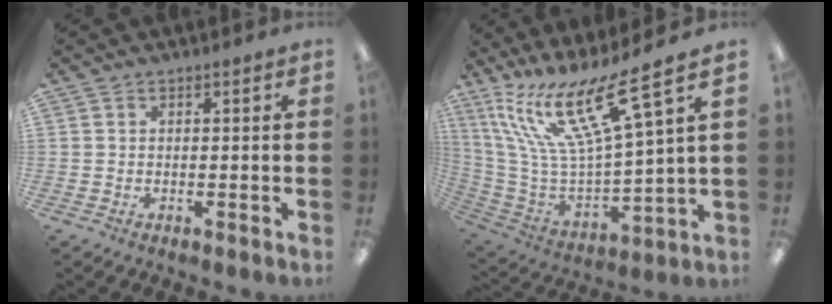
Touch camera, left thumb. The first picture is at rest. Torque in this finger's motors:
{"motor_torque": [0.87, -0.24, 1.72, -1.05, 0.40]}